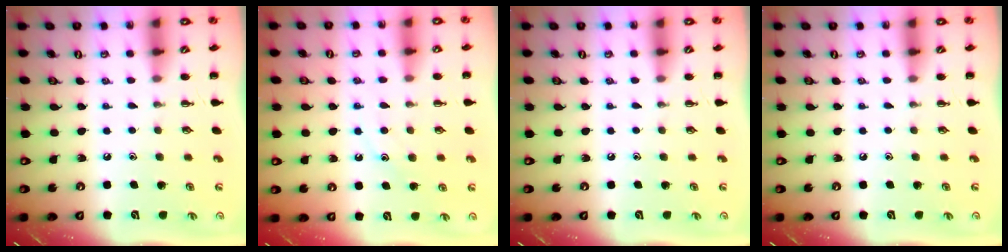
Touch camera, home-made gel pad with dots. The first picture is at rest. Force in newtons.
{"total": 10.6, "press": 10.5, "slide": 1.3}
{"total": 0.0}
{"total": 0.0}